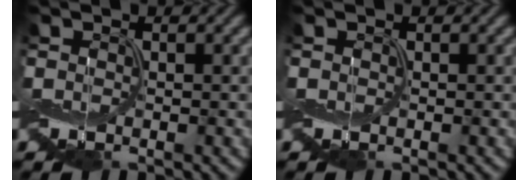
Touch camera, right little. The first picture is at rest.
{"total": 0.0}